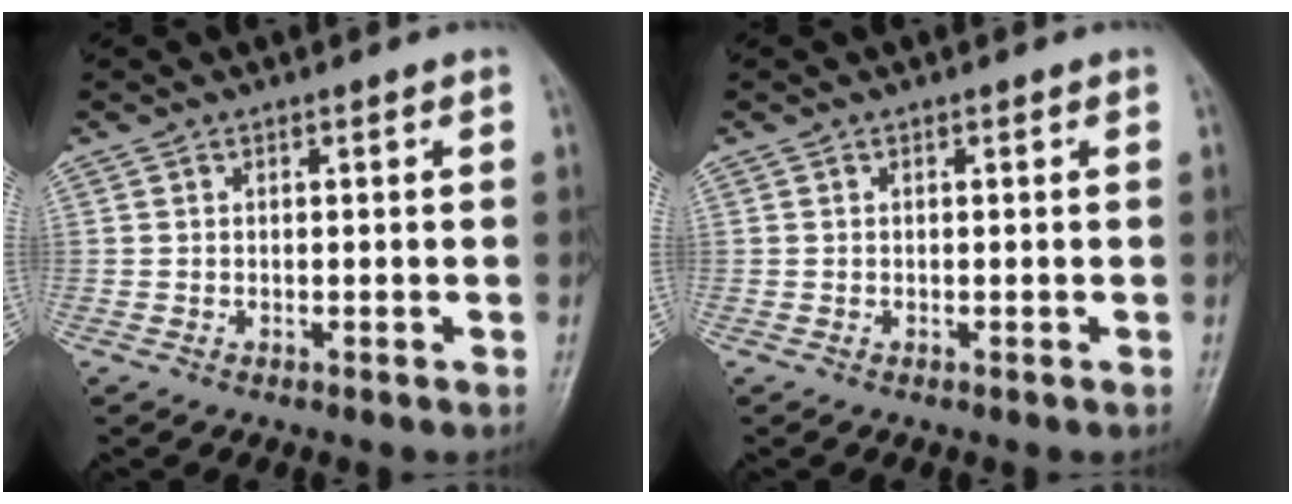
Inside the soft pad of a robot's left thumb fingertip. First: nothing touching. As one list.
[{"total": 0.0}]